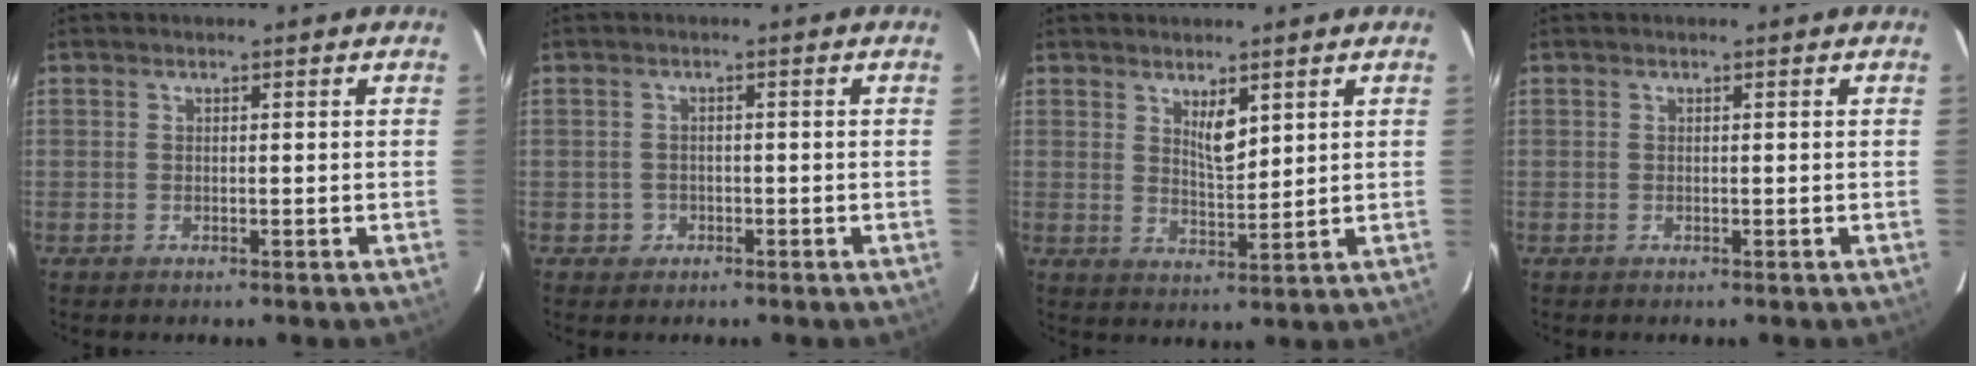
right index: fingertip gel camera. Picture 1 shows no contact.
{"total": 1.6, "force": [-0.7, 1.5, 0.0], "torque": [0.004, 0.008, -0.014]}
{"total": 4.0, "force": [2.2, 1.1, 3.1], "torque": [-0.057, -0.008, 0.045]}
{"total": 0.0}